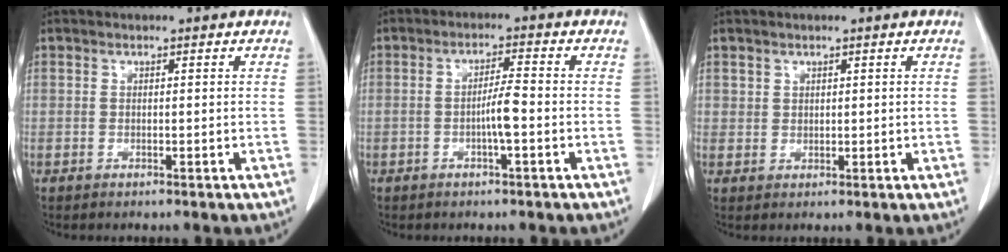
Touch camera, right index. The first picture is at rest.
{"total": 3.7, "force": [-1.0, 0.2, 3.6], "torque": [-0.064, 0.004, -0.020]}
{"total": 1.7, "force": [0.8, 1.5, 0.1], "torque": [0.013, -0.003, 0.008]}